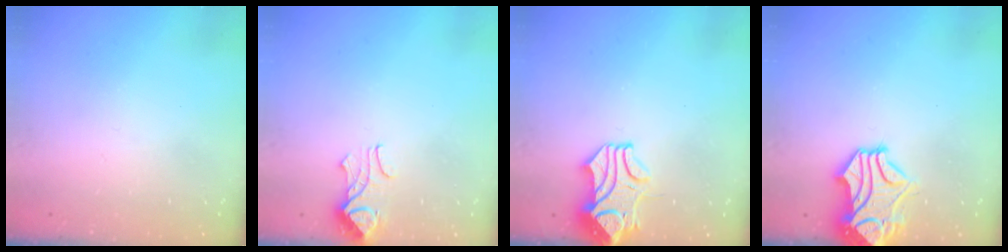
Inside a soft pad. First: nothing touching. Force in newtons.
{"total": 1.2, "press": 0.6, "slide": 1.0}
{"total": 1.7, "press": 1.4, "slide": 1.0}
{"total": 3.2, "press": 2.8, "slide": 1.6}